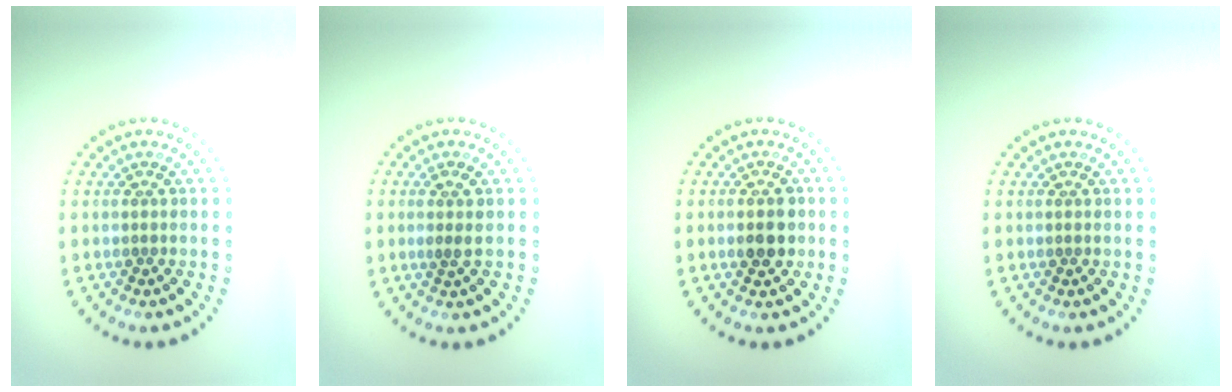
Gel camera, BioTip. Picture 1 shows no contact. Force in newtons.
{"total": 1.2, "press": 1.0, "slide": 0.7}
{"total": 2.4, "press": 2.4, "slide": 0.3}
{"total": 0.0}